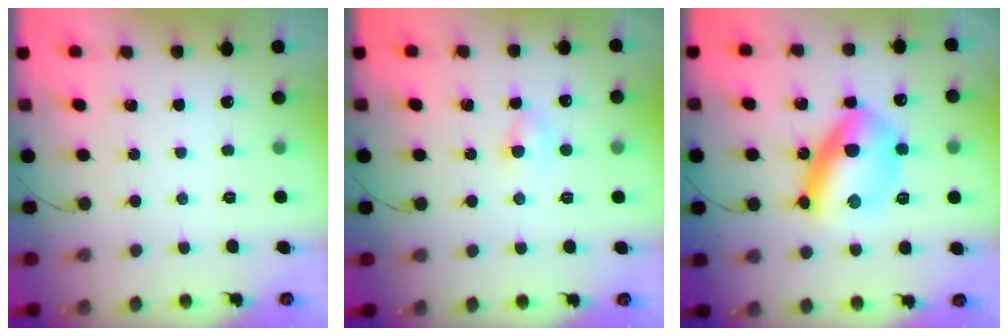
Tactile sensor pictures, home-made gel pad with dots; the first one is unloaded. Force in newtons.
{"total": 2.1, "press": 1.9, "slide": 0.9}
{"total": 15.1, "press": 15.1, "slide": 0.8}